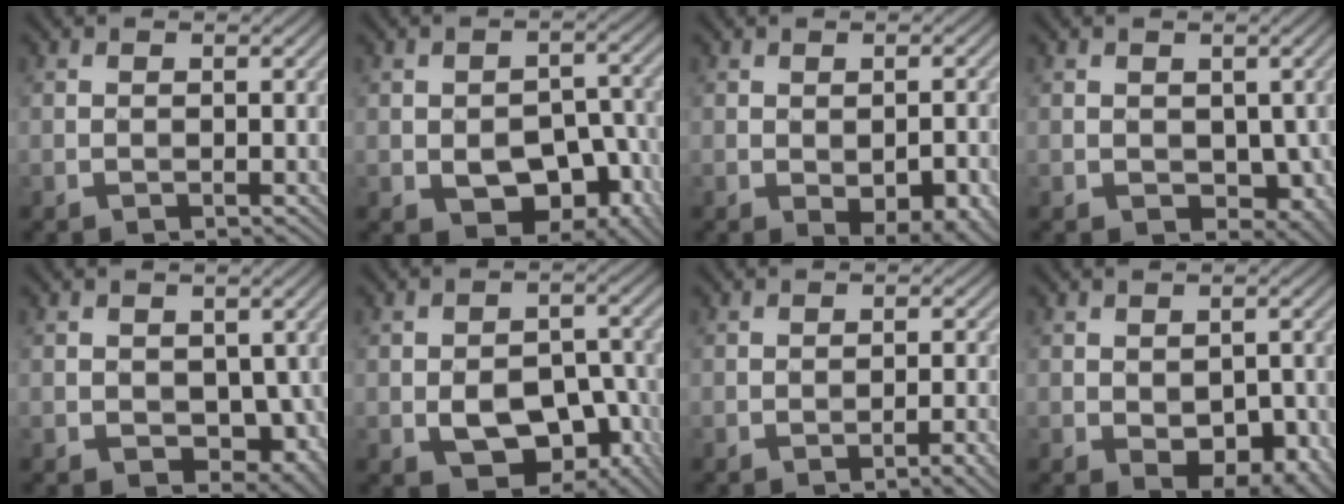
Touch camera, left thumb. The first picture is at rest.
{"total": 9.6, "force": [-3.6, 5.9, 6.6], "torque": [-0.103, -0.014, -0.047]}
{"total": 8.7, "force": [-3.6, 4.0, 6.9], "torque": [-0.091, -0.019, -0.030]}
{"total": 4.3, "force": [-0.2, 3.1, 3.0], "torque": [-0.052, -0.016, 0.001]}
{"total": 5.3, "force": [-0.5, 3.9, 3.6], "torque": [-0.059, -0.021, -0.002]}
{"total": 10.0, "force": [-3.8, 6.2, 6.9], "torque": [-0.115, -0.013, -0.054]}
{"total": 3.3, "force": [-1.6, 0.4, 2.9], "torque": [-0.043, 0.008, -0.025]}
{"total": 6.2, "force": [-2.0, 3.5, 4.8], "torque": [-0.072, -0.019, -0.018]}